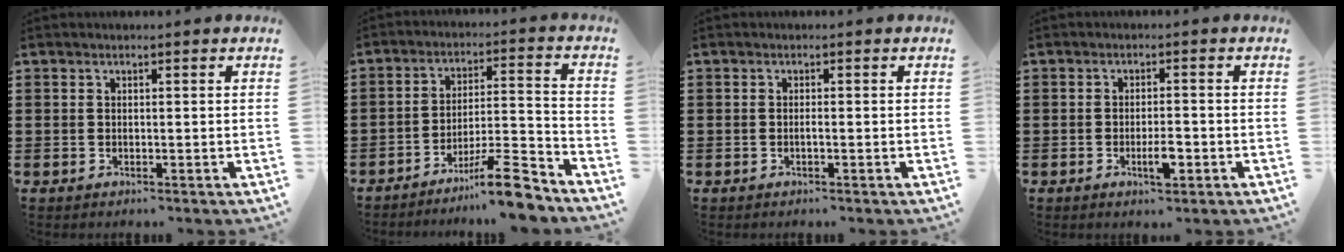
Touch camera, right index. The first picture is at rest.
{"total": 10.3, "force": [-8.2, 0.9, 6.1], "torque": [-0.087, 0.024, -0.151]}
{"total": 0.7, "force": [-0.3, 0.0, 0.6], "torque": [-0.012, -0.003, -0.006]}
{"total": 3.7, "force": [-1.4, 1.0, 3.3], "torque": [-0.061, -0.001, -0.025]}